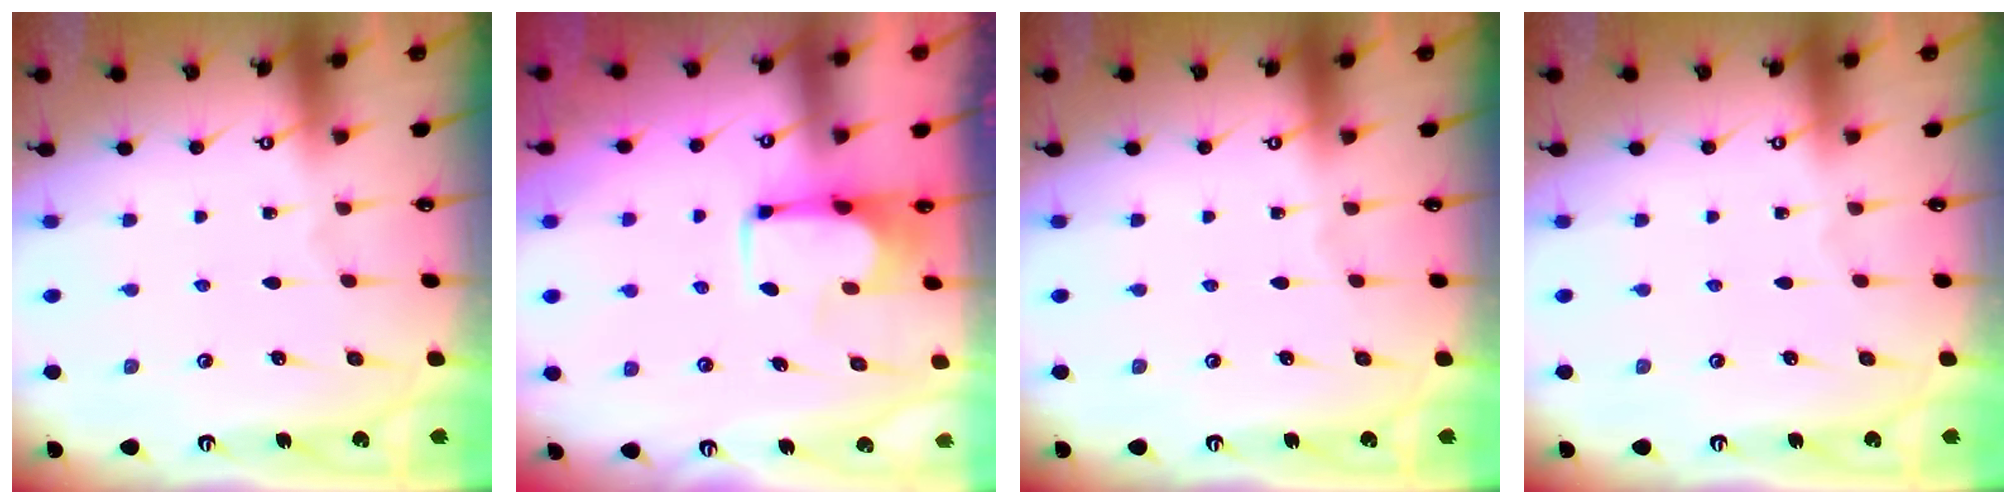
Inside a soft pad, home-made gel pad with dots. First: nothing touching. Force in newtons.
{"total": 3.3, "press": 3.2, "slide": 0.5}
{"total": 0.0}
{"total": 0.0}